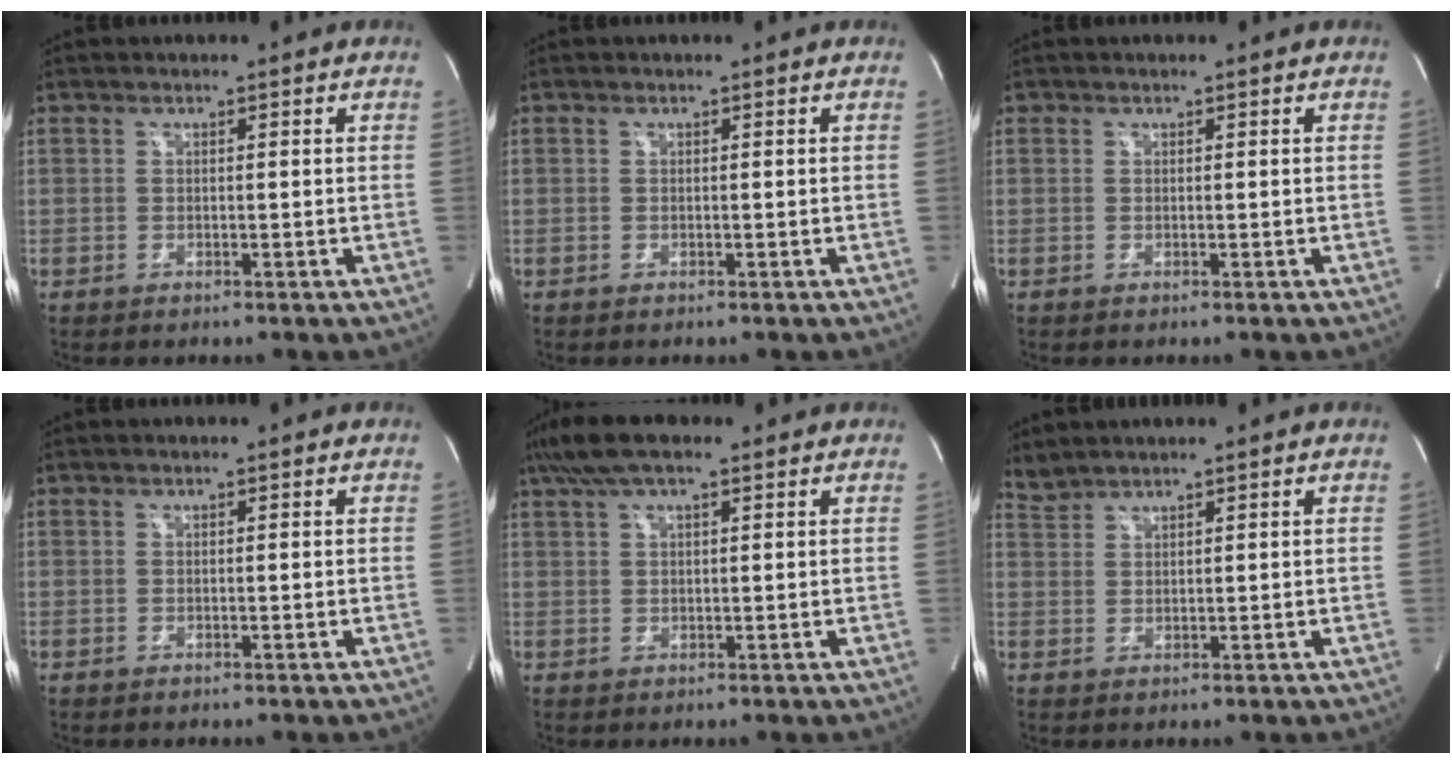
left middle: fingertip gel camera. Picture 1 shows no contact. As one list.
[{"total": 0.0}, {"total": 0.0}, {"total": 0.0}, {"total": 8.4, "force": [5.7, 2.4, 5.7], "torque": [-0.117, 0.031, 0.099]}, {"total": 2.2, "force": [2.2, -0.2, 0.0], "torque": [-0.009, 0.010, 0.053]}]